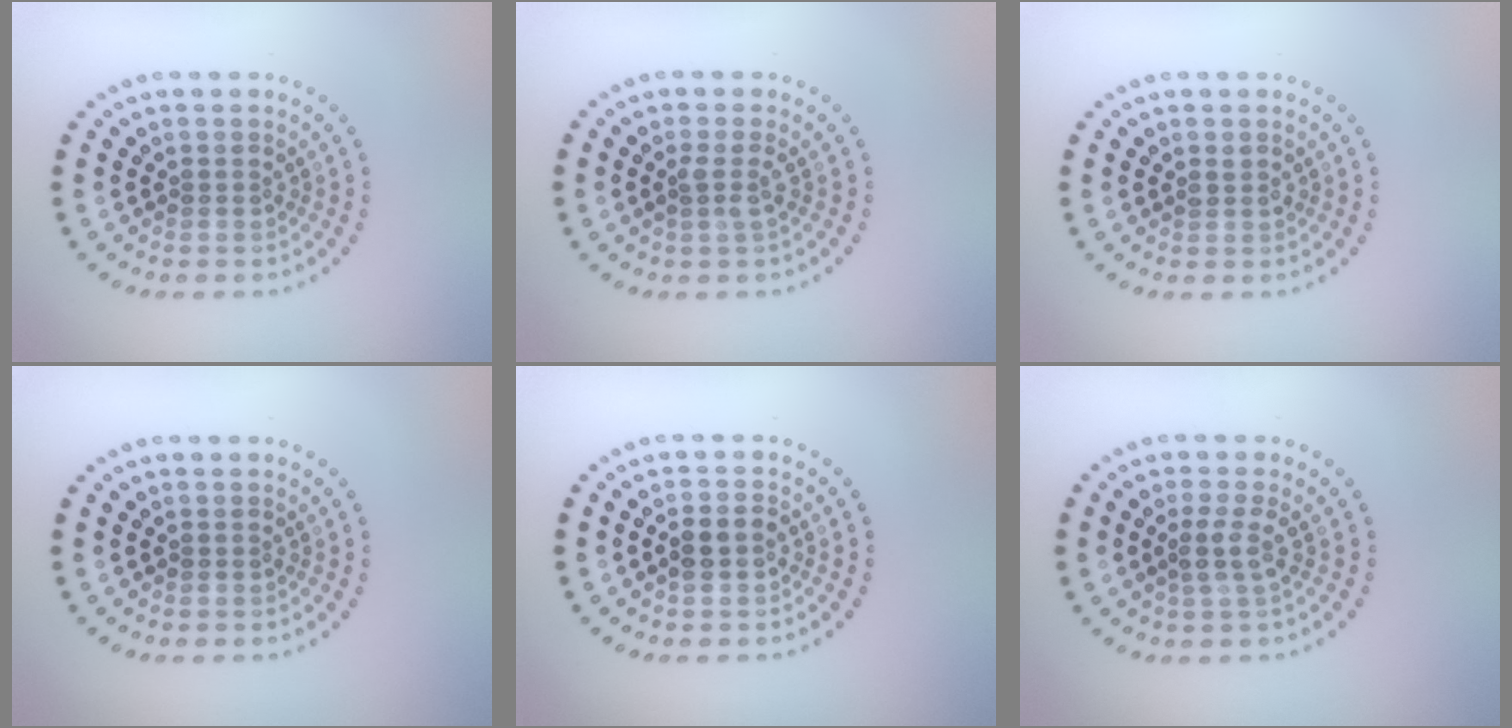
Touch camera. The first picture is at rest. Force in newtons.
{"total": 1.3, "press": 1.1, "slide": 0.7}
{"total": 0.8, "press": 0.7, "slide": 0.4}
{"total": 0.0}
{"total": 1.7, "press": 1.7, "slide": 0.3}
{"total": 2.0, "press": 1.6, "slide": 1.2}